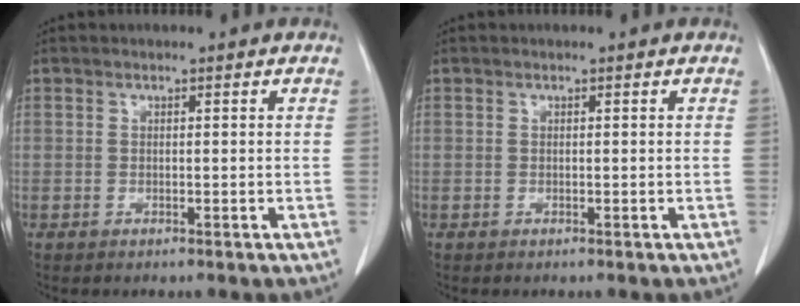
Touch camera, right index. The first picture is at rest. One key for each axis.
{"total": 0.0}